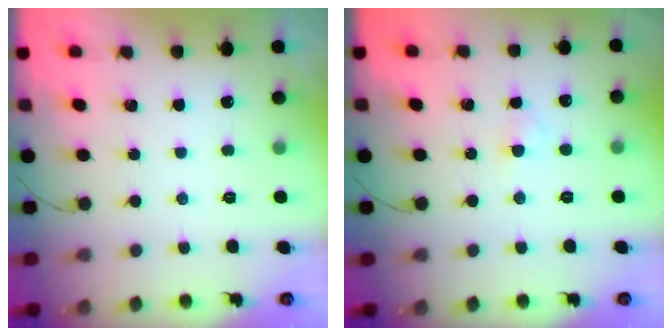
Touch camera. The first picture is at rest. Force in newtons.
{"total": 1.8, "press": 1.6, "slide": 0.9}